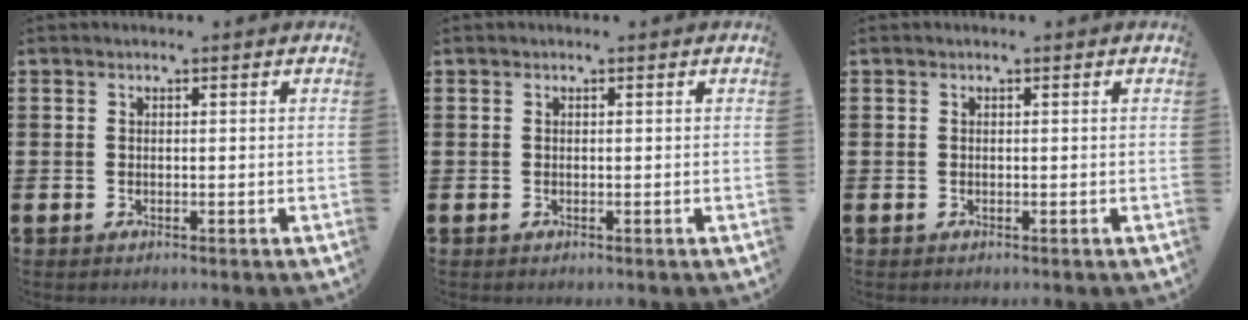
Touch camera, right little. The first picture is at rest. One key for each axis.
{"total": 0.0}
{"total": 0.0}